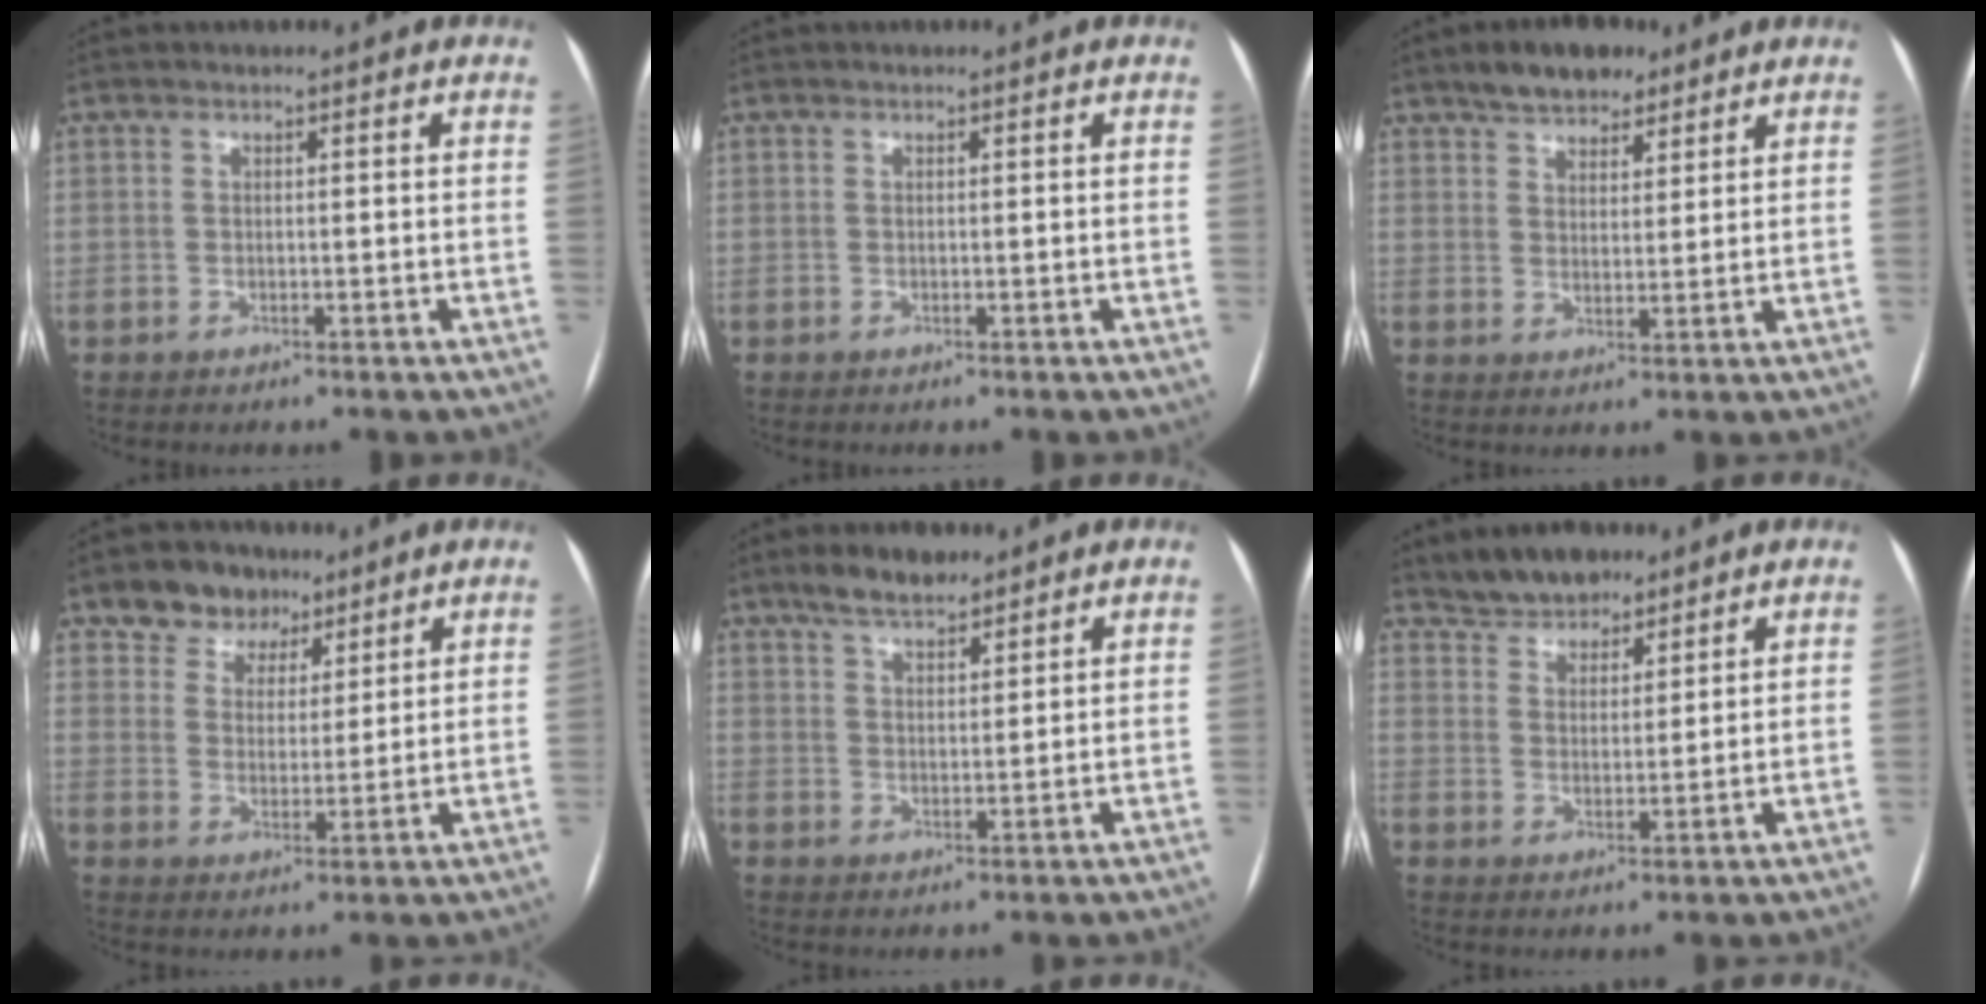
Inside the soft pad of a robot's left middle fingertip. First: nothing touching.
{"total": 0.0}
{"total": 7.1, "force": [5.4, 3.4, 3.3], "torque": [-0.050, 0.013, 0.091]}
{"total": 7.0, "force": [5.0, 4.8, 1.2], "torque": [-0.019, 0.015, 0.086]}
{"total": 5.8, "force": [4.7, 1.8, 2.9], "torque": [-0.057, 0.010, 0.086]}
{"total": 6.2, "force": [5.4, 2.8, 1.5], "torque": [-0.028, 0.010, 0.100]}